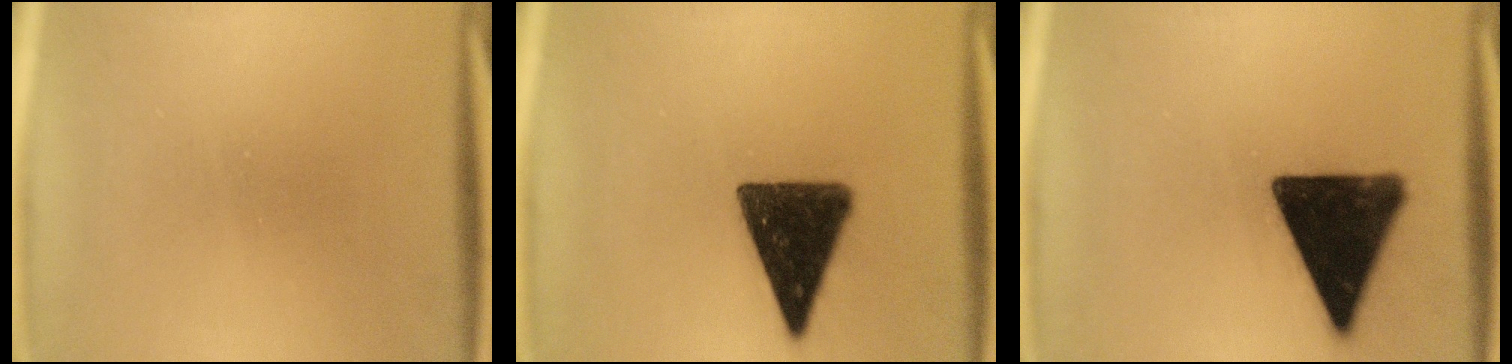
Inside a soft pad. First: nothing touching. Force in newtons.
{"total": 13.7}
{"total": 16.7}